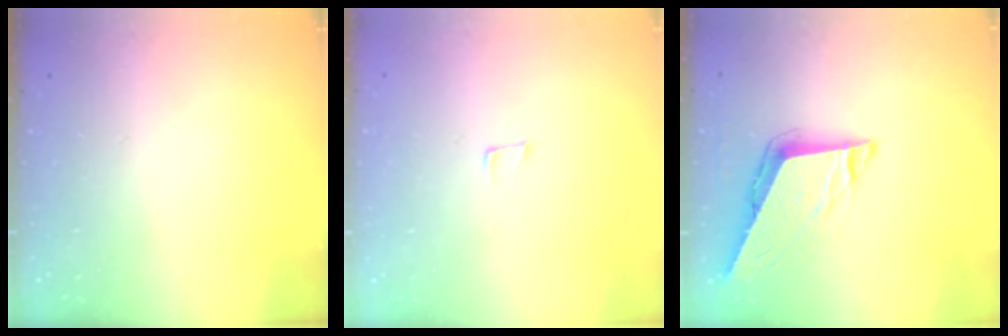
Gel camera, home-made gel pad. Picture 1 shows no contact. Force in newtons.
{"total": 4.1, "press": 4.0, "slide": 1.1}
{"total": 7.7, "press": 7.7, "slide": 0.3}